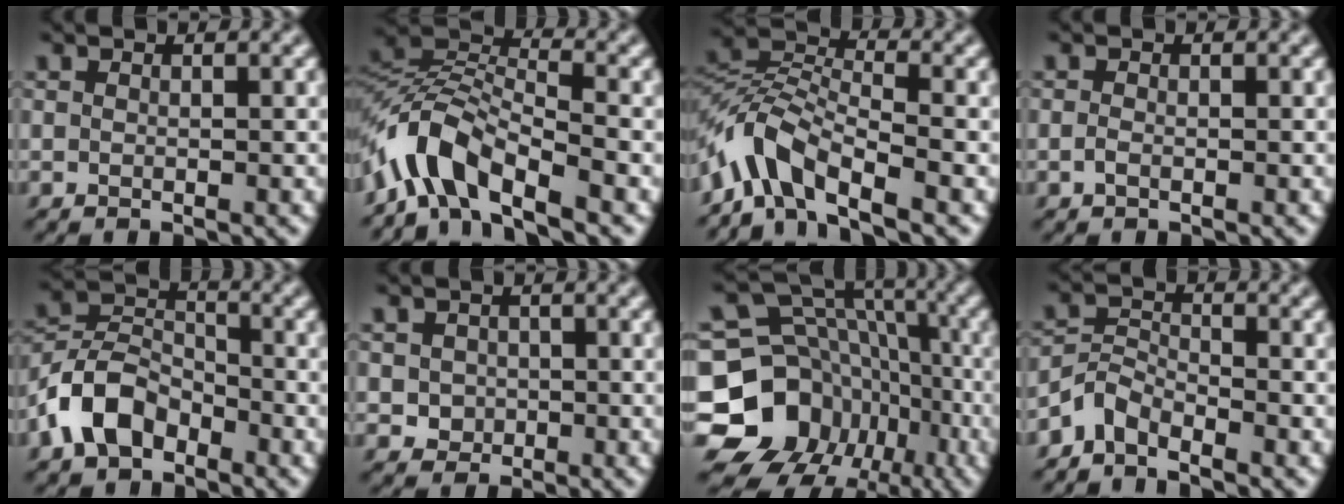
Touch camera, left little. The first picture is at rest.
{"total": 6.9, "force": [-4.9, 2.5, 4.1], "torque": [-0.073, 0.009, -0.106]}
{"total": 6.2, "force": [-4.5, 2.3, 3.6], "torque": [-0.068, 0.008, -0.100]}
{"total": 0.8, "force": [-0.4, 0.4, 0.5], "torque": [-0.015, 0.000, -0.009]}
{"total": 5.9, "force": [-3.4, 3.8, 3.1], "torque": [-0.063, 0.005, -0.075]}
{"total": 1.7, "force": [-0.2, 1.6, 0.5], "torque": [-0.009, -0.002, 0.001]}
{"total": 15.4, "force": [-5.5, 13.0, 6.0], "torque": [-0.128, 0.000, -0.097]}
{"total": 2.8, "force": [-2.5, 1.1, 0.9], "torque": [-0.020, 0.009, -0.059]}